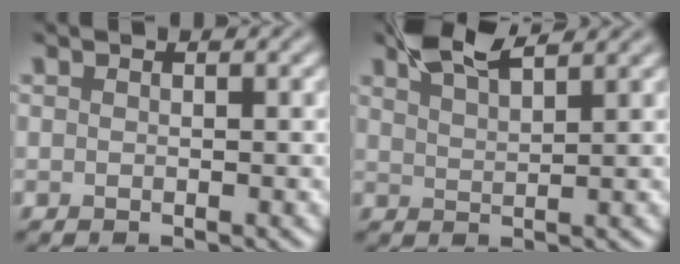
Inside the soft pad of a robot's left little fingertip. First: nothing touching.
{"total": 4.6, "force": [3.9, 0.8, 2.4], "torque": [-0.045, 0.013, 0.069]}